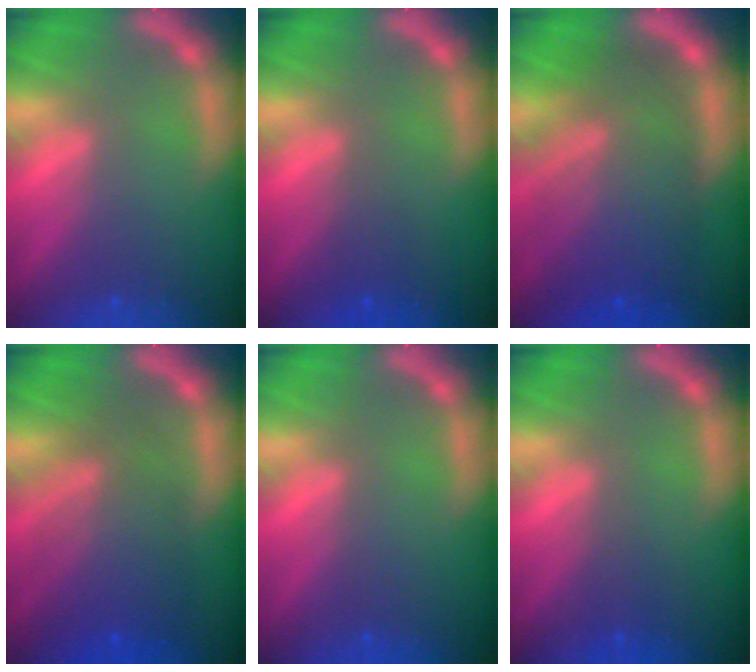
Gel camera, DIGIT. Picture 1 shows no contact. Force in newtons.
{"total": 1.5}
{"total": 10.1}
{"total": 7.5}
{"total": 0.0}
{"total": 1.0}